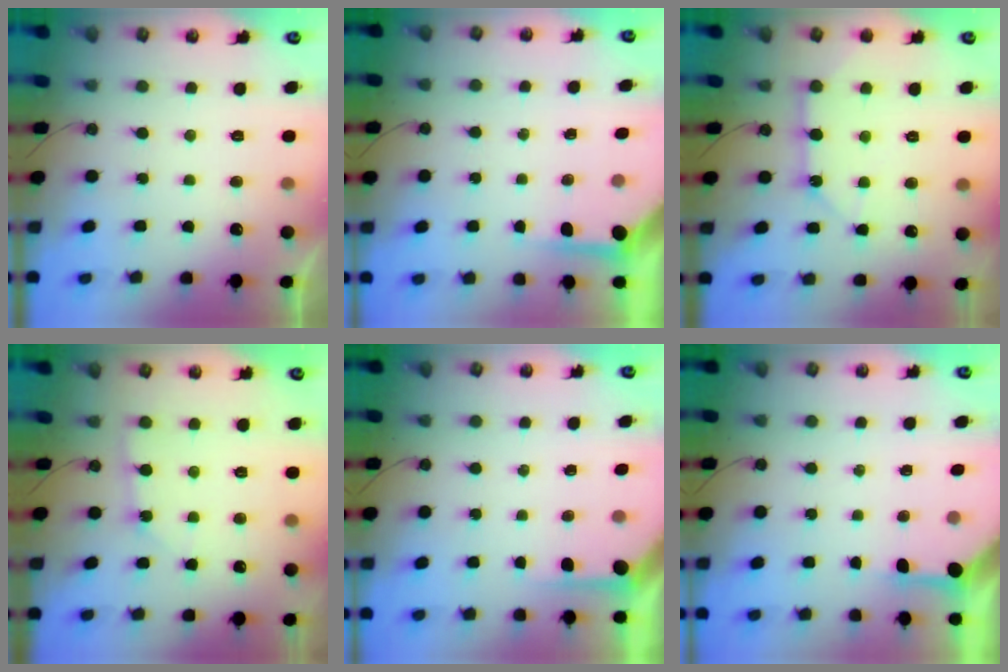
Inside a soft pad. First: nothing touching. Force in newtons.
{"total": 3.9, "press": 3.9, "slide": 0.2}
{"total": 11.0, "press": 10.9, "slide": 0.9}
{"total": 1.9, "press": 1.8, "slide": 0.2}
{"total": 2.8, "press": 2.8, "slide": 0.2}
{"total": 3.4, "press": 3.3, "slide": 0.4}